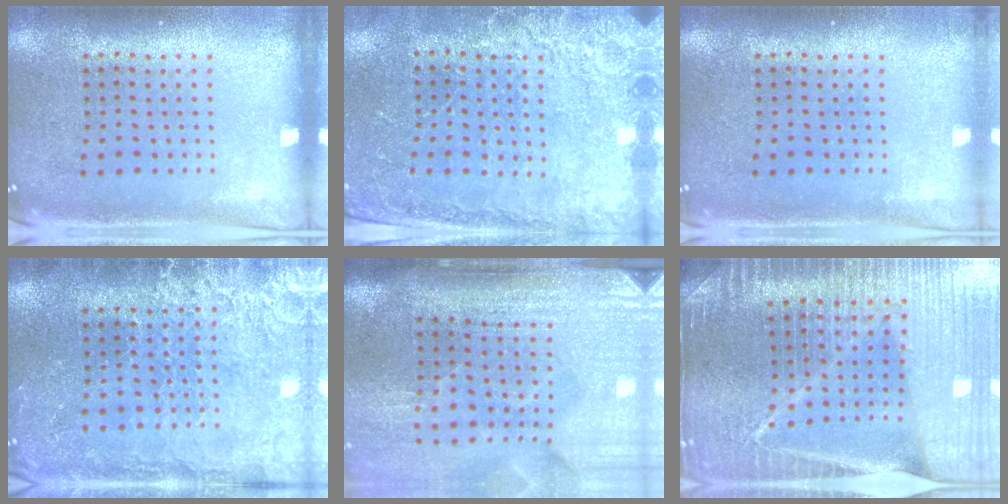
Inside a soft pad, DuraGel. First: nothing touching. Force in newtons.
{"total": 2.6, "press": 2.5, "slide": 0.5}
{"total": 0.8, "press": 0.7, "slide": 0.4}
{"total": 3.2, "press": 3.1, "slide": 0.7}
{"total": 4.9, "press": 4.1, "slide": 2.7}
{"total": 5.3, "press": 4.8, "slide": 2.2}